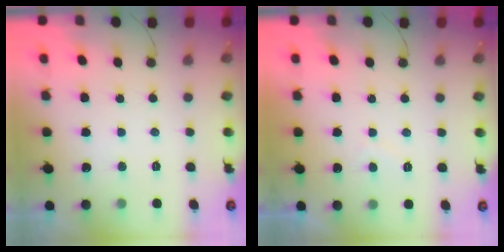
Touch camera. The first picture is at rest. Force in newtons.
{"total": 1.3, "press": 1.1, "slide": 0.7}